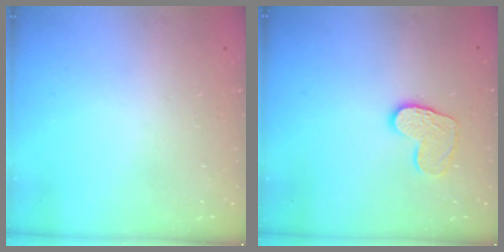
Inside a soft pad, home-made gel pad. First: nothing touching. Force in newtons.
{"total": 9.5, "press": 9.5, "slide": 0.7}